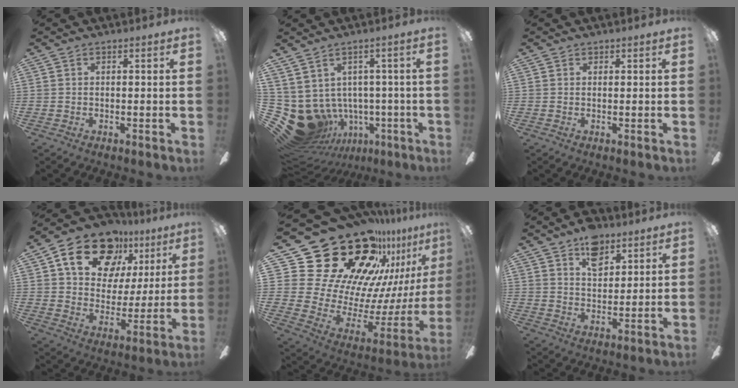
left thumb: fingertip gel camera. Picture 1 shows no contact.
{"total": 9.8, "force": [-1.8, 8.6, 4.4], "torque": [-0.144, -0.011, -0.017]}
{"total": 0.7, "force": [0.5, 0.5, 0.0], "torque": [-0.001, 0.001, 0.010]}
{"total": 19.2, "force": [11.1, 12.5, 9.4], "torque": [-0.151, -0.046, 0.198]}
{"total": 35.2, "force": [24.0, 18.6, 17.9], "torque": [-0.281, -0.212, 0.488]}
{"total": 9.1, "force": [5.8, 5.4, 4.7], "torque": [-0.058, -0.019, 0.100]}